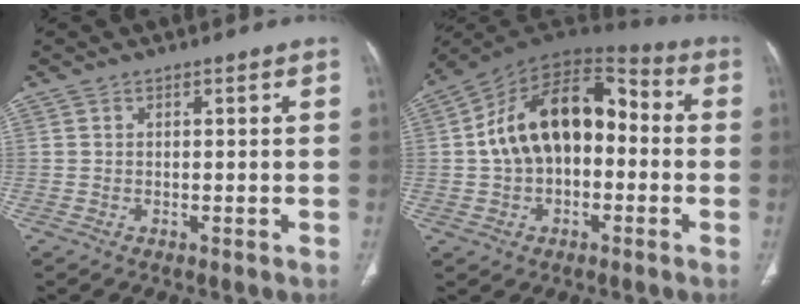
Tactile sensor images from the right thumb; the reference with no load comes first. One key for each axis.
{"total": 18.3, "fx": -0.2, "fy": 11.7, "fz": 14.1, "tx": -0.206, "ty": 0.052, "tz": -0.013}